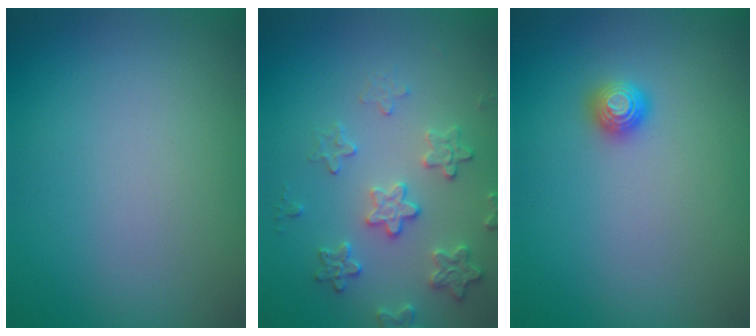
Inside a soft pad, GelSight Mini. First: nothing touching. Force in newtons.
{"total": 3.1, "press": 3.1, "slide": 0.4}
{"total": 1.1, "press": 1.1, "slide": 0.2}